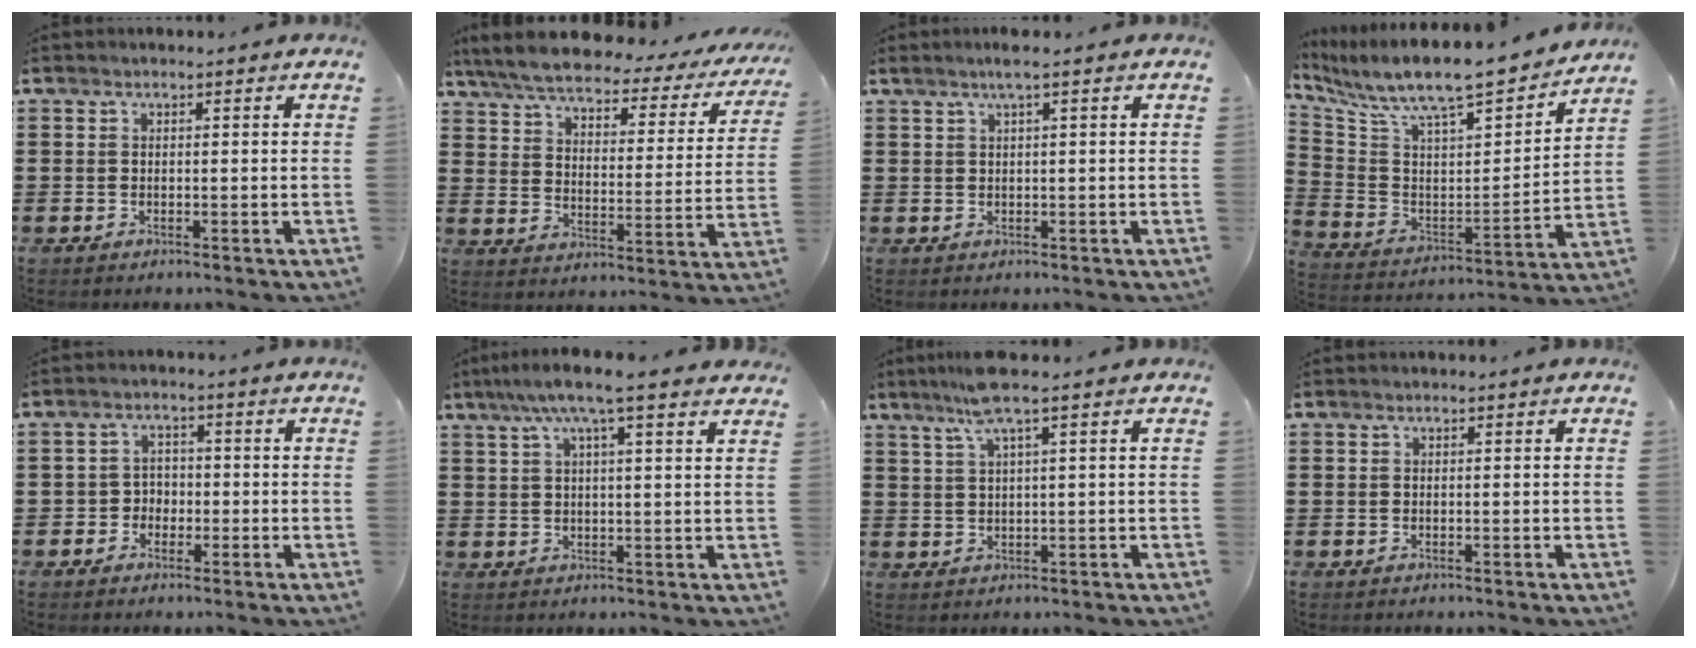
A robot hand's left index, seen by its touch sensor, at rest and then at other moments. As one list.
[{"total": 6.0, "force": [5.2, 1.1, 2.7], "torque": [-0.076, -0.030, 0.088]}, {"total": 1.9, "force": [0.9, -0.2, 1.7], "torque": [-0.032, 0.000, 0.016]}, {"total": 8.9, "force": [8.0, 1.2, 3.7], "torque": [-0.103, -0.072, 0.129]}, {"total": 2.8, "force": [-1.3, 2.3, 0.6], "torque": [-0.022, 0.007, -0.032]}, {"total": 6.7, "force": [4.8, 0.4, 4.7], "torque": [-0.106, -0.004, 0.082]}, {"total": 5.1, "force": [2.8, -0.1, 4.3], "torque": [-0.090, 0.005, 0.049]}, {"total": 0.0}]